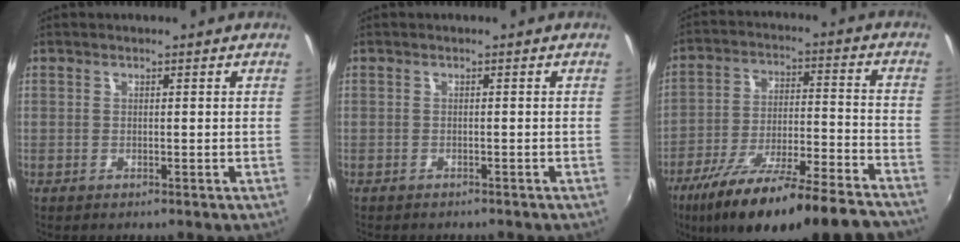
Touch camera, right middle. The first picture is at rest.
{"total": 1.7, "force": [-1.5, 0.5, 0.4], "torque": [-0.014, -0.009, -0.020]}
{"total": 25.9, "force": [-21.3, 4.0, 14.1], "torque": [-0.242, -0.055, -0.315]}